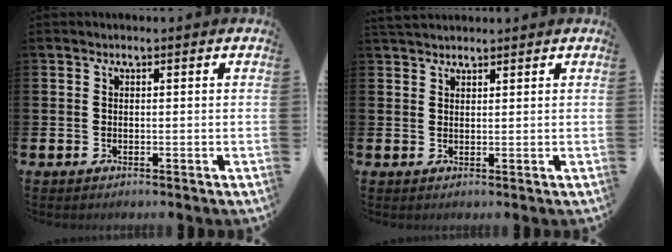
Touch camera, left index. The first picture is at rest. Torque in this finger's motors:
{"motor_torque": [-0.10, -0.22, 0.06, 0.09]}